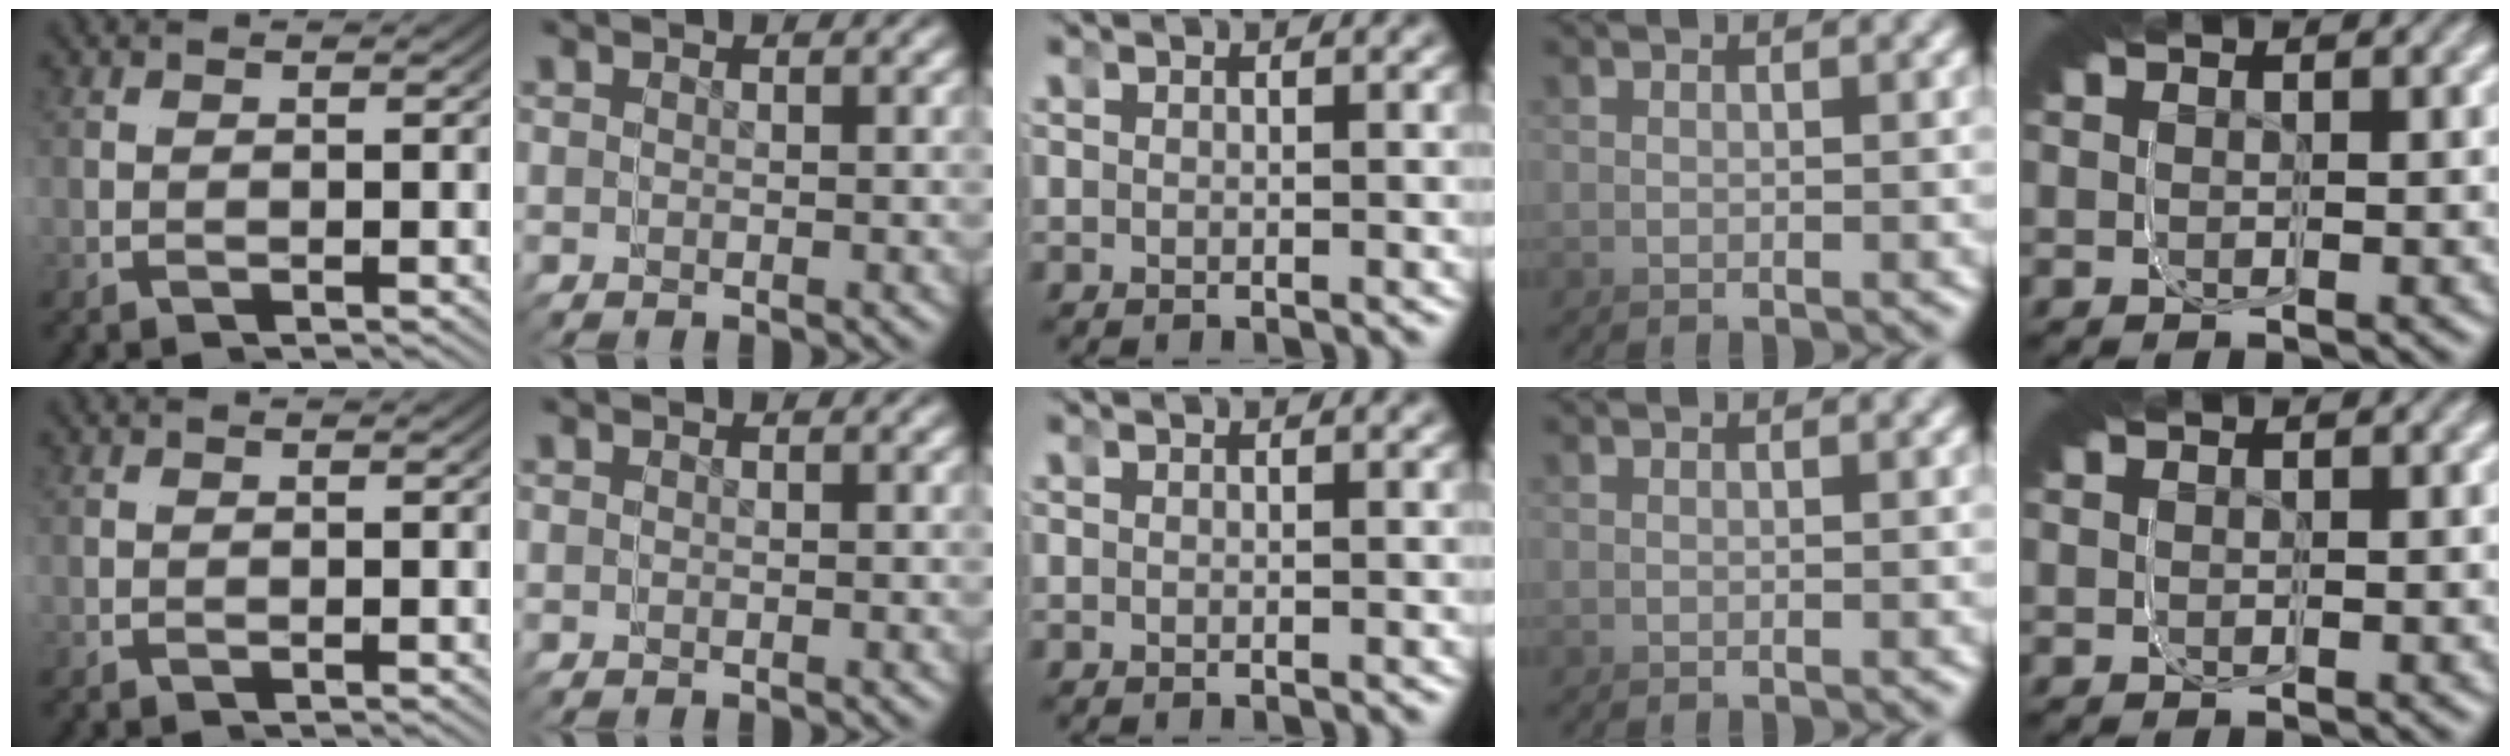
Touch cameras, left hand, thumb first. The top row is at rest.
{}